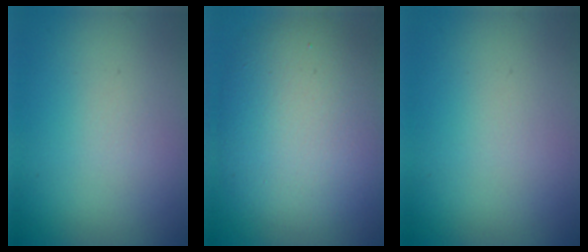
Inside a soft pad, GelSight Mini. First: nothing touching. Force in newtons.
{"total": 9.9, "press": 9.9, "slide": 0.5}
{"total": 0.0}